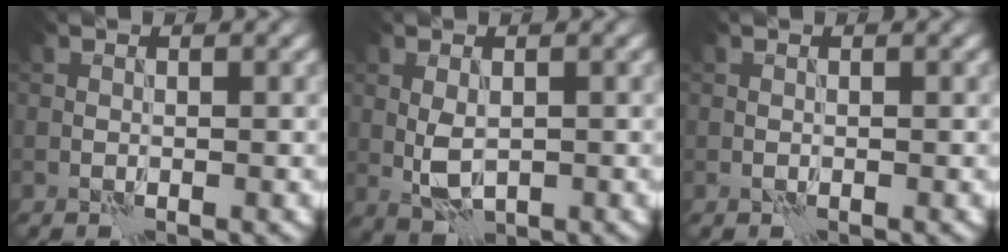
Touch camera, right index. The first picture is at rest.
{"total": 2.9, "force": [-0.3, 1.7, 2.3], "torque": [-0.048, -0.006, 0.000]}
{"total": 0.0}